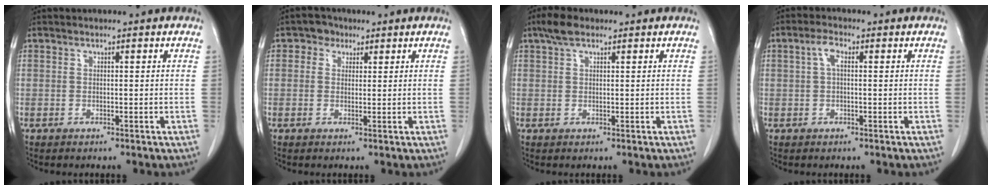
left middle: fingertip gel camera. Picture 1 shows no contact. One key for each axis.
{"total": 2.4, "fx": 1.3, "fy": 2.0, "fz": 0.7, "tx": -0.011, "ty": 0.004, "tz": 0.015}
{"total": 3.0, "fx": 2.0, "fy": 1.2, "fz": 1.8, "tx": -0.040, "ty": 0.014, "tz": 0.038}
{"total": 2.5, "fx": 0.4, "fy": 1.0, "fz": 2.2, "tx": -0.045, "ty": 0.010, "tz": 0.009}